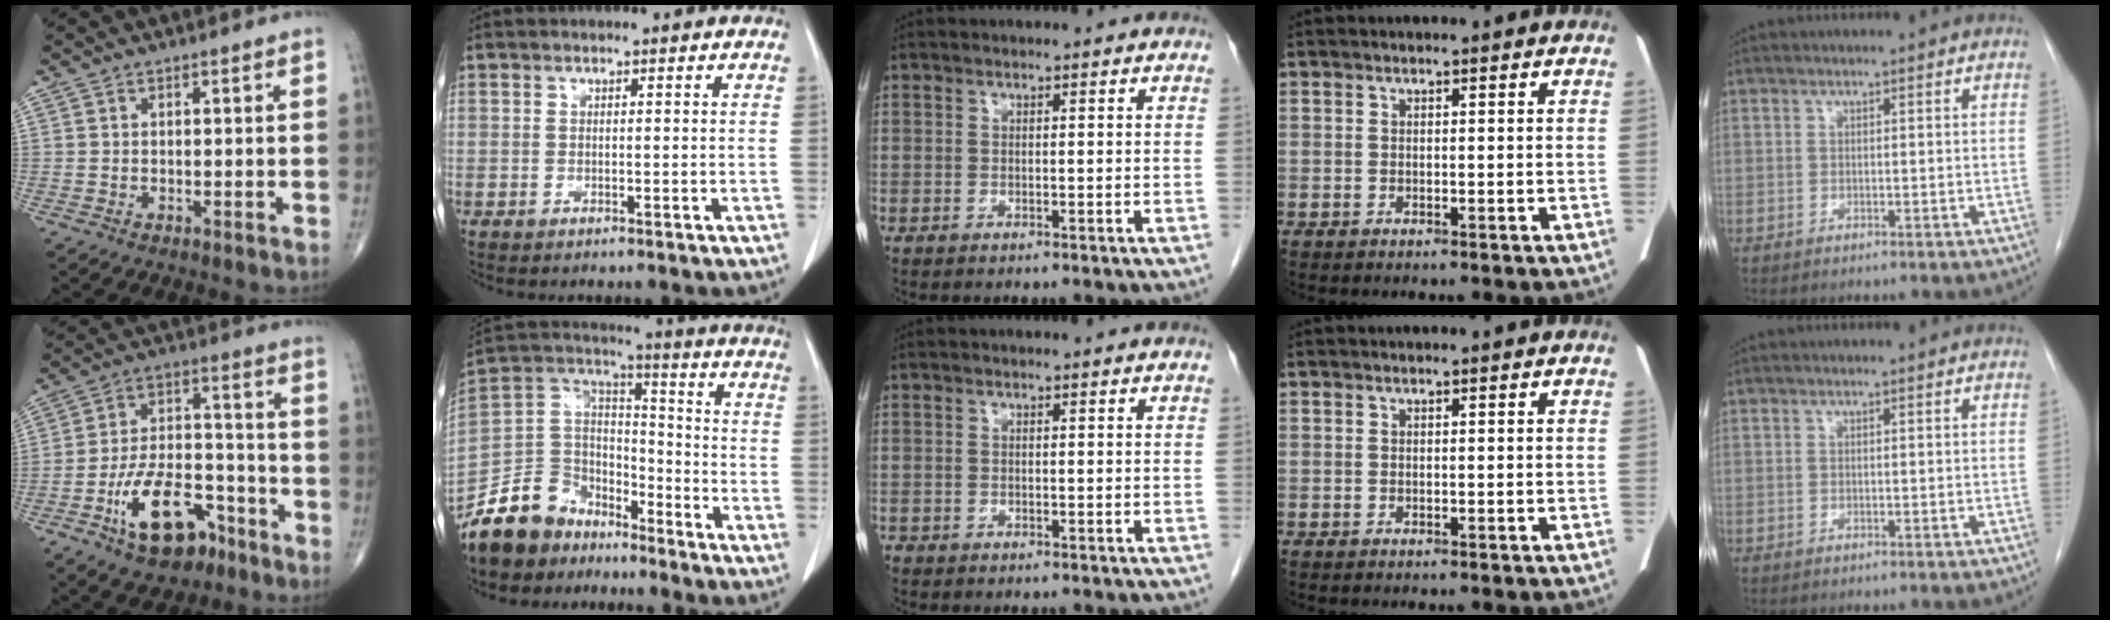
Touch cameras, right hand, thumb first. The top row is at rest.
{"thumb": {"total": 15.5, "force": [-8.4, 8.3, 10.1], "torque": [-0.150, 0.065, -0.135]}, "index": {"total": 14.0, "force": [-10.7, 8.2, 3.5], "torque": [-0.086, 0.052, -0.198]}, "middle": {"total": 1.2, "force": [-1.0, 0.6, 0.3], "torque": [-0.010, -0.001, -0.017]}}